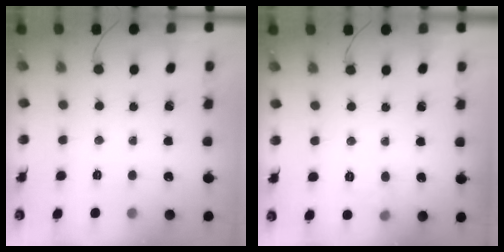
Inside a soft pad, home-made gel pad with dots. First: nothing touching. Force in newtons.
{"total": 7.3, "press": 7.1, "slide": 1.8}